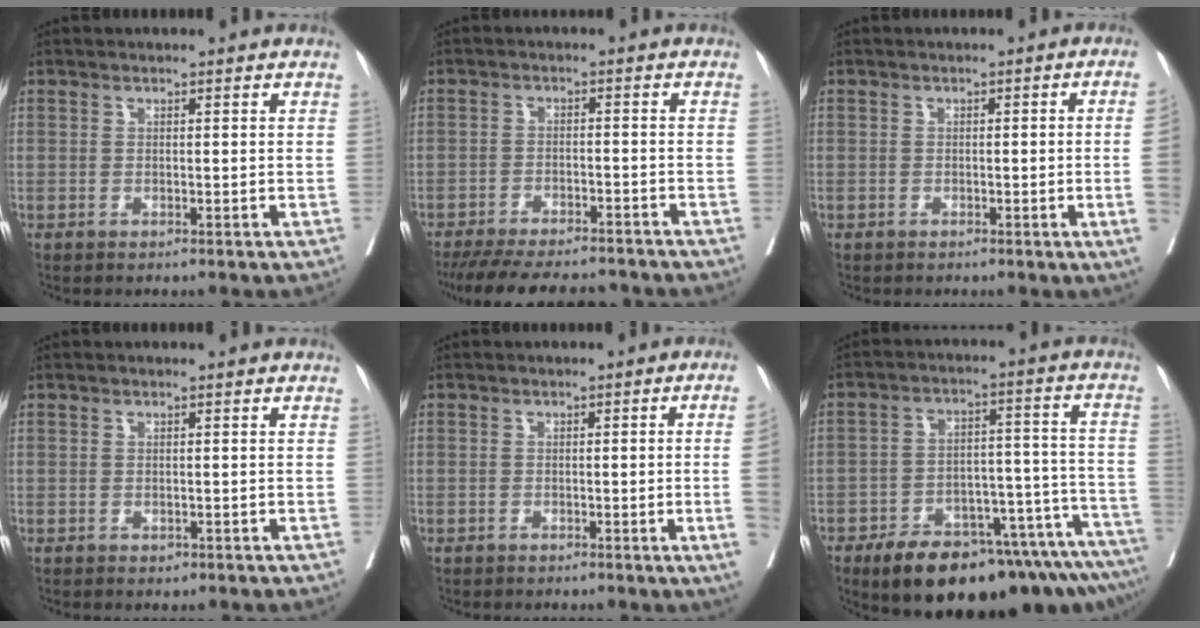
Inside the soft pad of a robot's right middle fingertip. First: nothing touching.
{"total": 15.6, "force": [-13.9, 3.3, 6.1], "torque": [-0.131, -0.018, -0.192]}
{"total": 3.9, "force": [-0.8, -0.8, 3.7], "torque": [-0.046, 0.000, -0.009]}
{"total": 0.5, "force": [-0.3, 0.4, 0.2], "torque": [-0.004, 0.001, -0.002]}
{"total": 4.8, "force": [-1.0, -1.2, 4.5], "torque": [-0.051, -0.004, -0.014]}
{"total": 21.5, "force": [-16.8, 5.6, 12.2], "torque": [-0.113, 0.023, -0.238]}